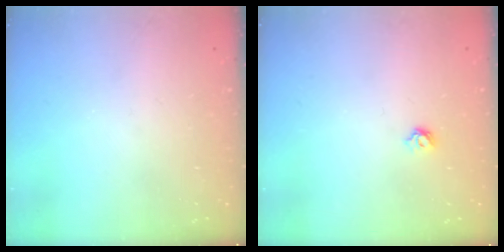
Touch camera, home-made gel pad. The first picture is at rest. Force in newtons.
{"total": 4.8, "press": 4.8, "slide": 0.8}